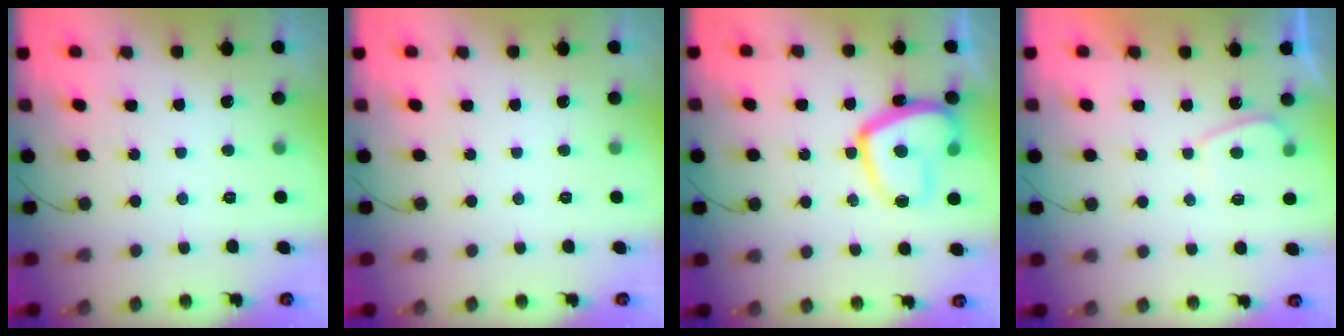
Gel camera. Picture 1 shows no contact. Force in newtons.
{"total": 0.0}
{"total": 16.1, "press": 16.1, "slide": 1.6}
{"total": 1.2, "press": 1.1, "slide": 0.6}